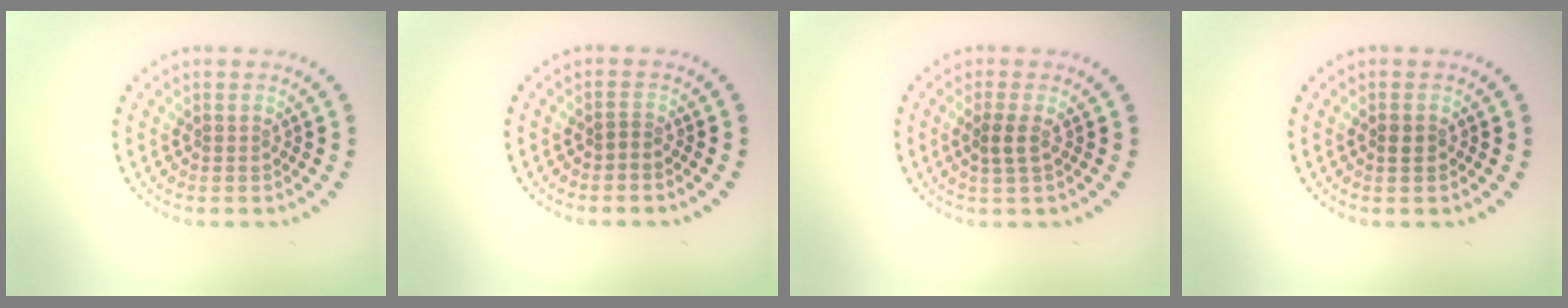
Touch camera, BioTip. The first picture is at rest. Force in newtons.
{"total": 0.7, "press": 0.3, "slide": 0.6}
{"total": 1.4, "press": 1.2, "slide": 0.8}
{"total": 1.1, "press": 1.1, "slide": 0.3}